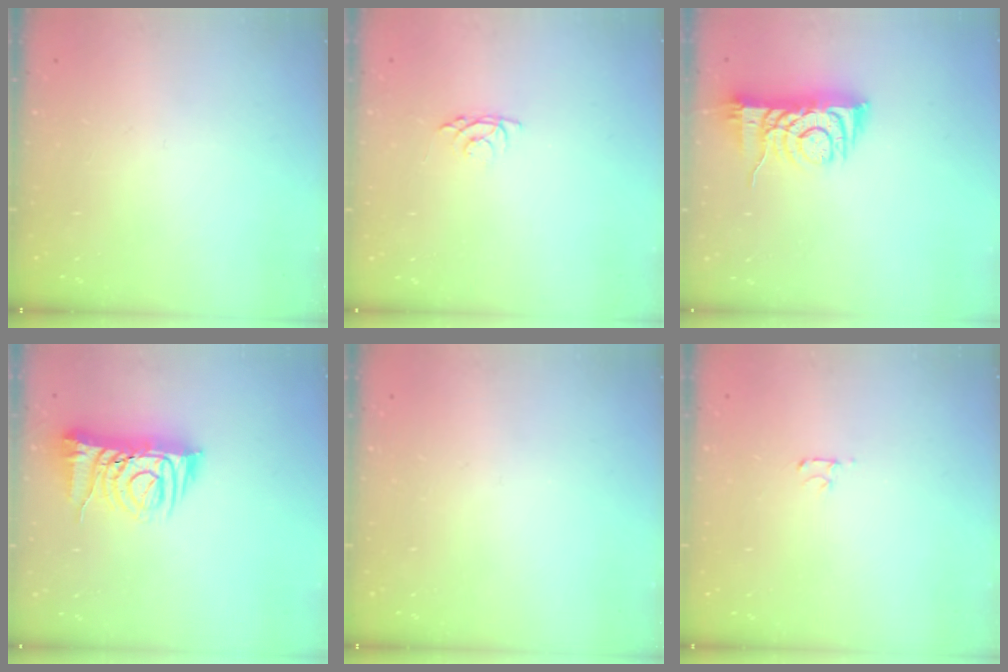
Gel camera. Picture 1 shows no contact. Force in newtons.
{"total": 3.4, "press": 3.3, "slide": 0.5}
{"total": 7.6, "press": 7.5, "slide": 1.2}
{"total": 10.1, "press": 10.0, "slide": 1.4}
{"total": 0.0}
{"total": 2.5, "press": 2.4, "slide": 0.3}